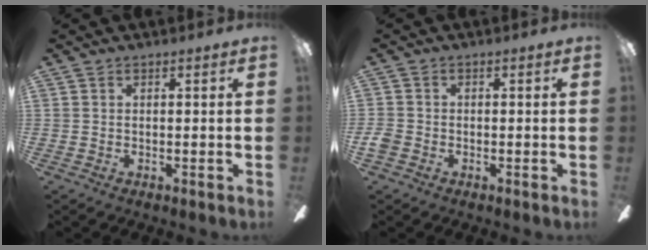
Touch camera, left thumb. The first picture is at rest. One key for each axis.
{"total": 2.6, "fx": -1.1, "fy": 2.0, "fz": 1.2, "tx": -0.025, "ty": 0.007, "tz": -0.022}